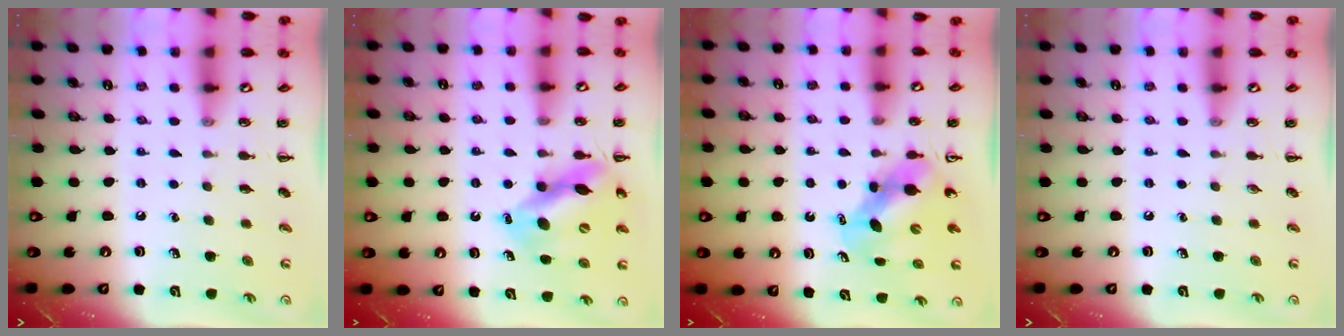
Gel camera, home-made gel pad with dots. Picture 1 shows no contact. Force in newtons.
{"total": 11.7, "press": 11.3, "slide": 3.3}
{"total": 5.5, "press": 5.4, "slide": 1.0}
{"total": 0.0}